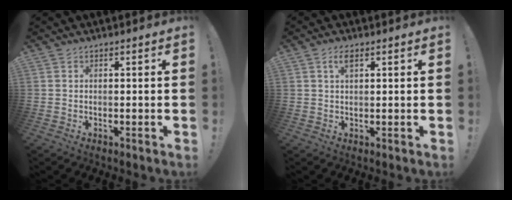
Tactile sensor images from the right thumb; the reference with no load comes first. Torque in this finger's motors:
{"motor_torque": [-0.21, 0.20, 0.00, 0.01, 0.00]}